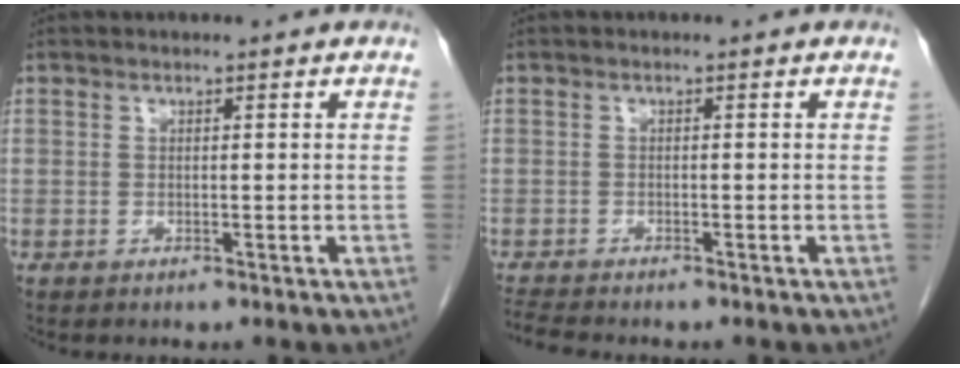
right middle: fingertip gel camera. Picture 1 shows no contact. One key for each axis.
{"total": 3.2, "fx": -3.1, "fy": 0.0, "fz": 1.0, "tx": -0.021, "ty": -0.014, "tz": -0.053}